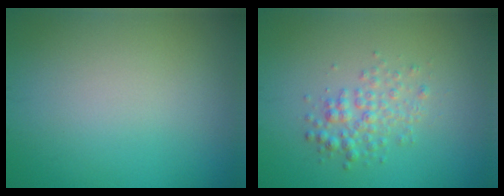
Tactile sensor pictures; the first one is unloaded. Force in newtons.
{"total": 2.5, "press": 2.5, "slide": 0.0}